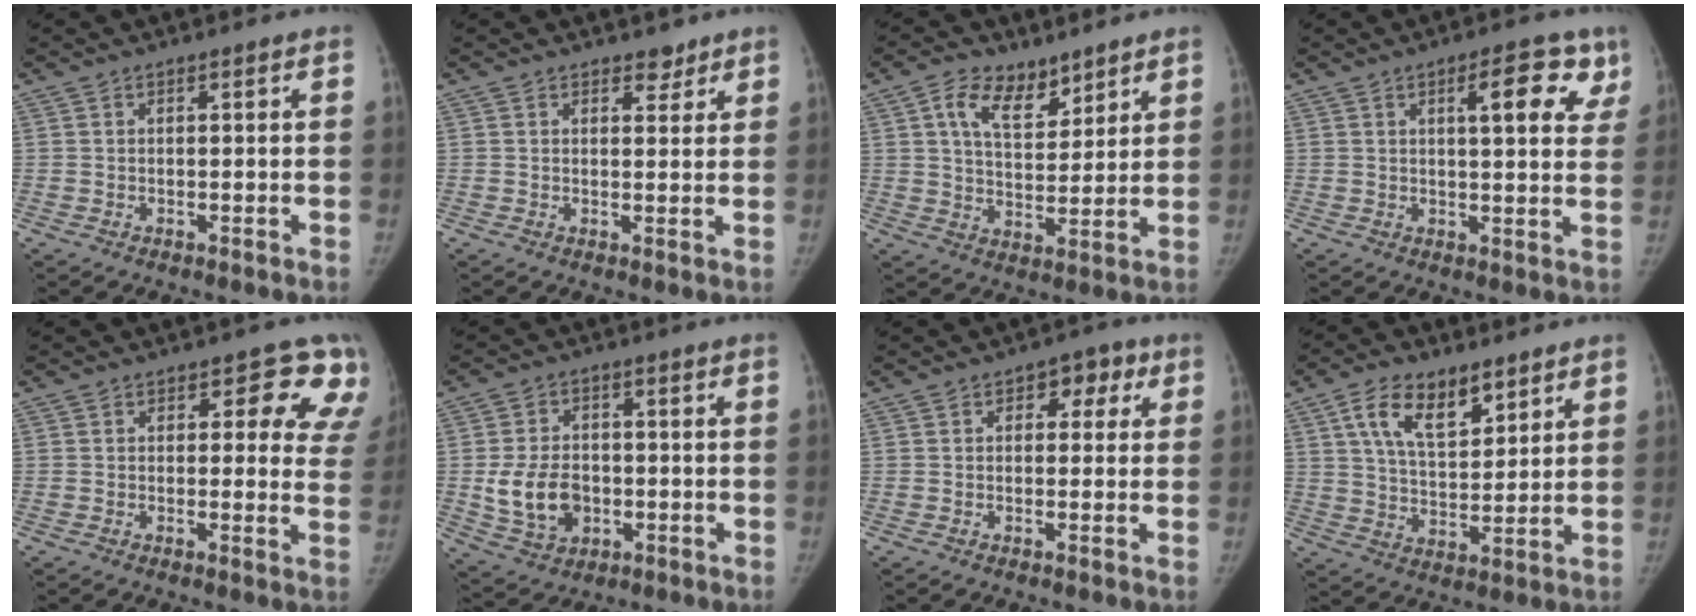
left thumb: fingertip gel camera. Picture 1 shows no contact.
{"total": 2.5, "force": [1.9, 1.5, 0.5], "torque": [0.013, -0.011, 0.023]}
{"total": 9.2, "force": [5.5, 5.2, 5.2], "torque": [-0.065, -0.034, 0.099]}
{"total": 10.0, "force": [4.7, 3.8, 8.0], "torque": [-0.068, -0.015, 0.055]}
{"total": 9.8, "force": [5.9, 5.7, 5.4], "torque": [-0.002, -0.023, 0.041]}
{"total": 10.2, "force": [-1.5, 7.7, 6.5], "torque": [-0.097, 0.004, -0.015]}
{"total": 4.9, "force": [1.7, 3.4, 3.1], "torque": [-0.001, 0.003, 0.012]}
{"total": 11.6, "force": [6.3, 6.0, 7.8], "torque": [-0.113, -0.029, 0.119]}